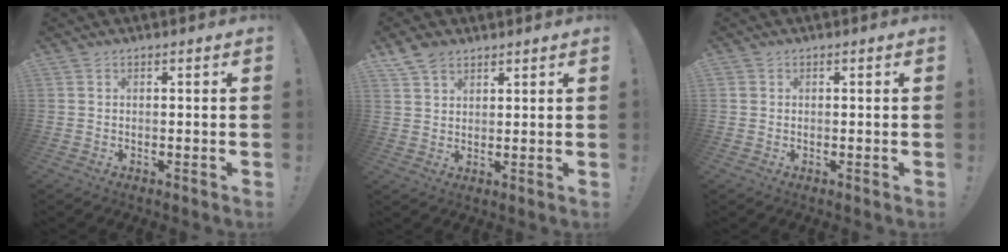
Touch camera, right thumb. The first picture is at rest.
{"total": 5.3, "force": [4.0, 3.0, 1.9], "torque": [-0.036, -0.016, 0.077]}
{"total": 0.8, "force": [0.3, 0.7, 0.0], "torque": [-0.009, 0.005, 0.007]}